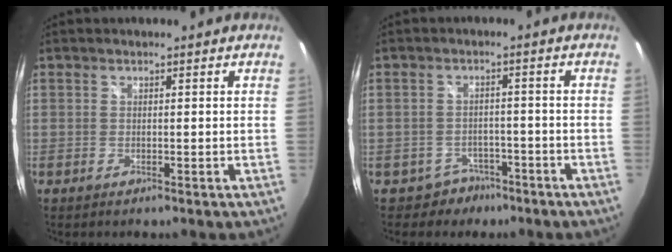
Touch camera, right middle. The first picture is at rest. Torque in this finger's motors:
{"motor_torque": [-0.52, -0.39, 0.02, -0.03]}